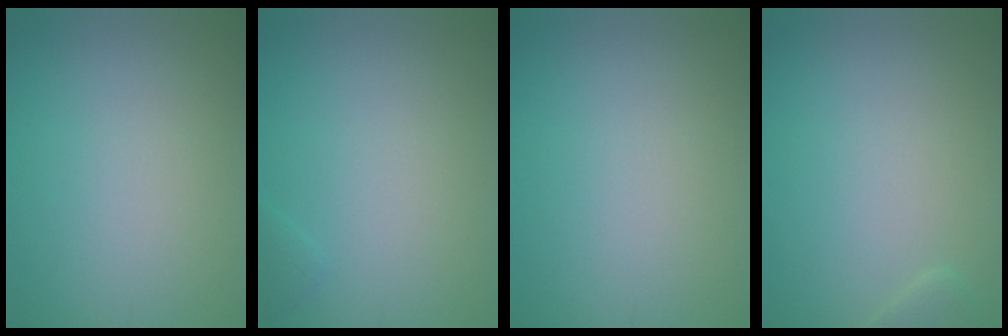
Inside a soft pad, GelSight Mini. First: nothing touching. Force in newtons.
{"total": 0.6, "press": 0.6, "slide": 0.1}
{"total": 0.0}
{"total": 1.1, "press": 1.1, "slide": 0.1}